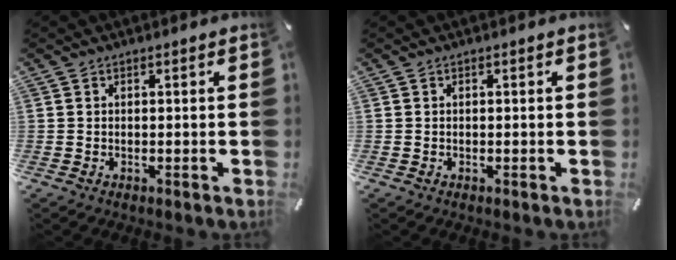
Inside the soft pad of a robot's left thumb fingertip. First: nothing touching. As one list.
[{"total": 0.0}]